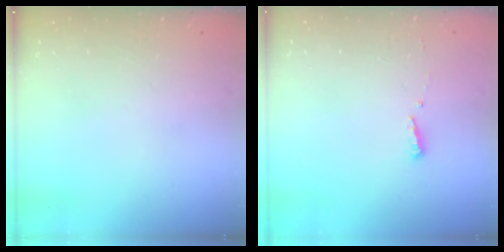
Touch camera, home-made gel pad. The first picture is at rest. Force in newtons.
{"total": 3.6, "press": 3.5, "slide": 0.8}